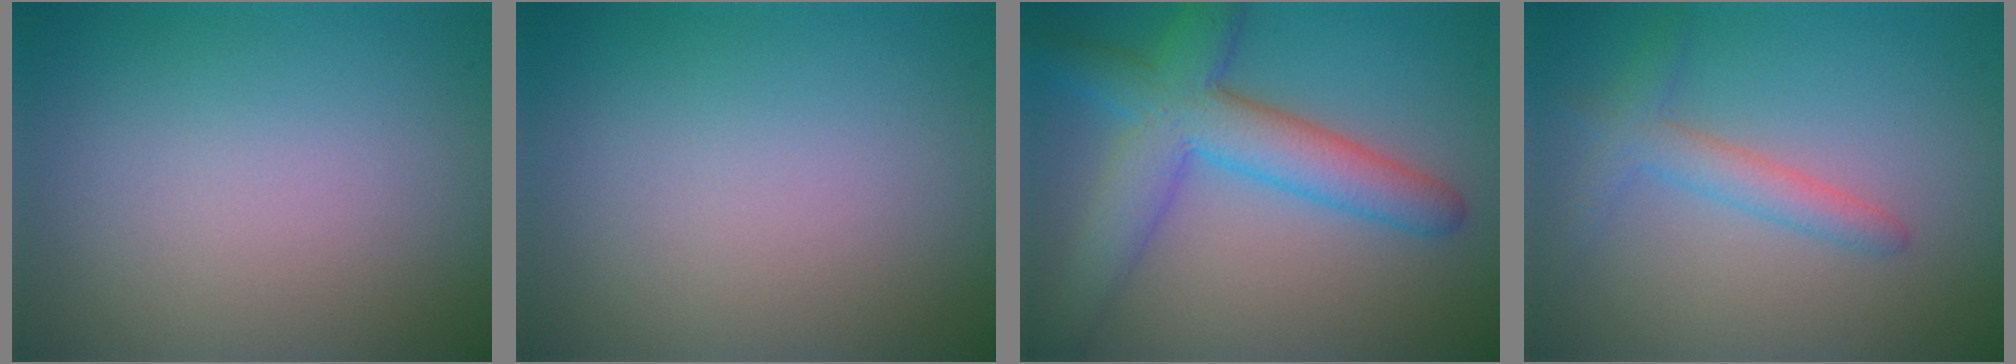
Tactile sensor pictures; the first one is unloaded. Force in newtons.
{"total": 0.0}
{"total": 6.8, "press": 6.8, "slide": 0.2}
{"total": 2.4, "press": 2.4, "slide": 0.1}